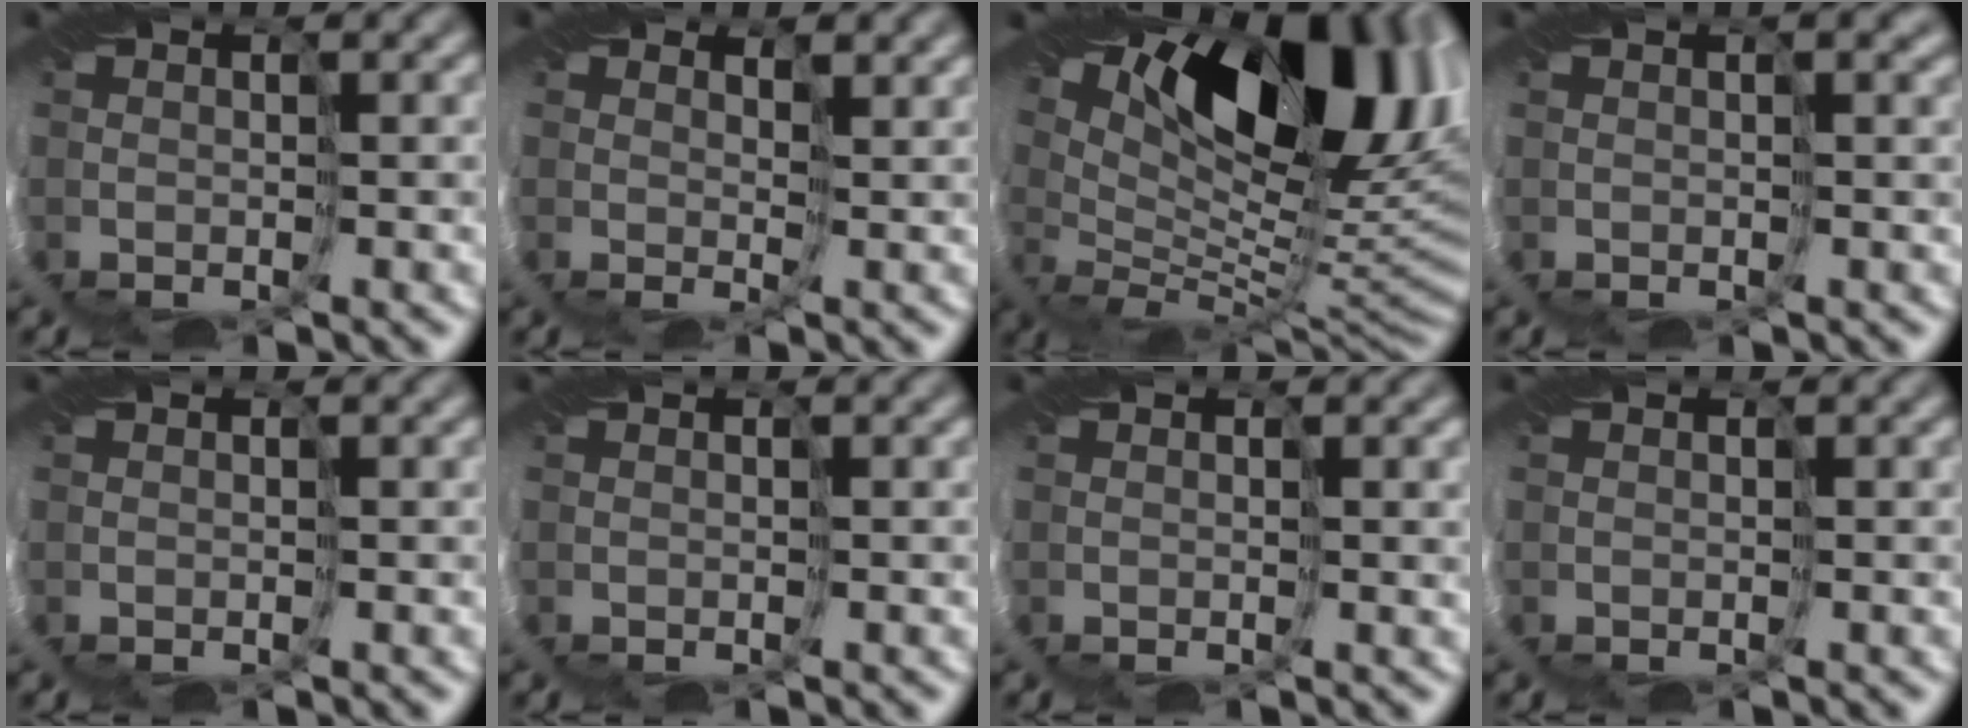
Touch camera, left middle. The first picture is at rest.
{"total": 1.4, "force": [1.3, 0.2, 0.4], "torque": [-0.008, 0.006, 0.021]}
{"total": 13.9, "force": [7.0, 5.5, 10.7], "torque": [-0.151, 0.006, 0.127]}
{"total": 2.3, "force": [1.4, 0.4, 1.8], "torque": [-0.027, 0.008, 0.023]}
{"total": 0.0}
{"total": 0.0}
{"total": 0.9, "force": [0.5, -0.1, 0.7], "torque": [-0.011, 0.004, 0.005]}
{"total": 0.0}